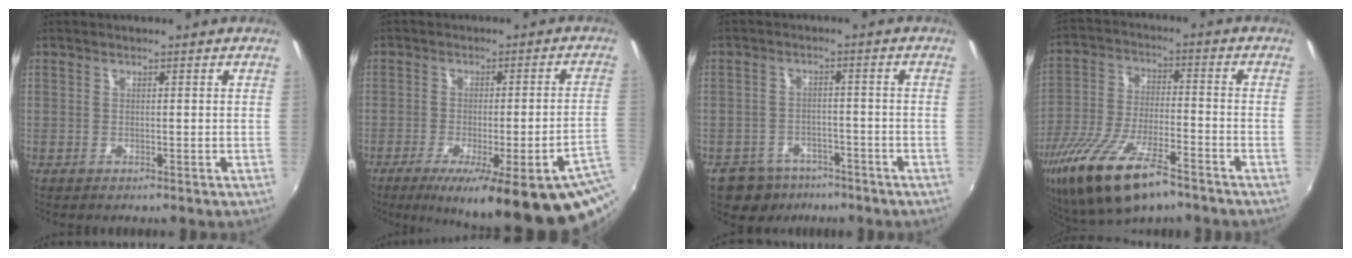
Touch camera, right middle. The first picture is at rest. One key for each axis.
{"total": 22.3, "fx": -12.1, "fy": 3.3, "fz": 18.4, "tx": -0.256, "ty": -0.054, "tz": -0.146}
{"total": 8.7, "fx": -6.3, "fy": 5.6, "fz": 2.5, "tx": -0.071, "ty": 0.012, "tz": -0.085}
{"total": 19.0, "fx": -12.4, "fy": 6.2, "fz": 13.0, "tx": -0.265, "ty": -0.047, "tz": -0.222}